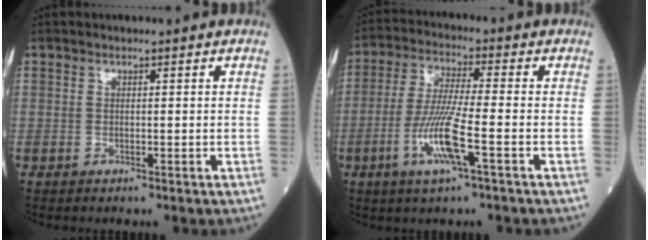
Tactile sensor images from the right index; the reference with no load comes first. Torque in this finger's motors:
{"motor_torque": [0.73, -0.33, 0.85, 0.21]}